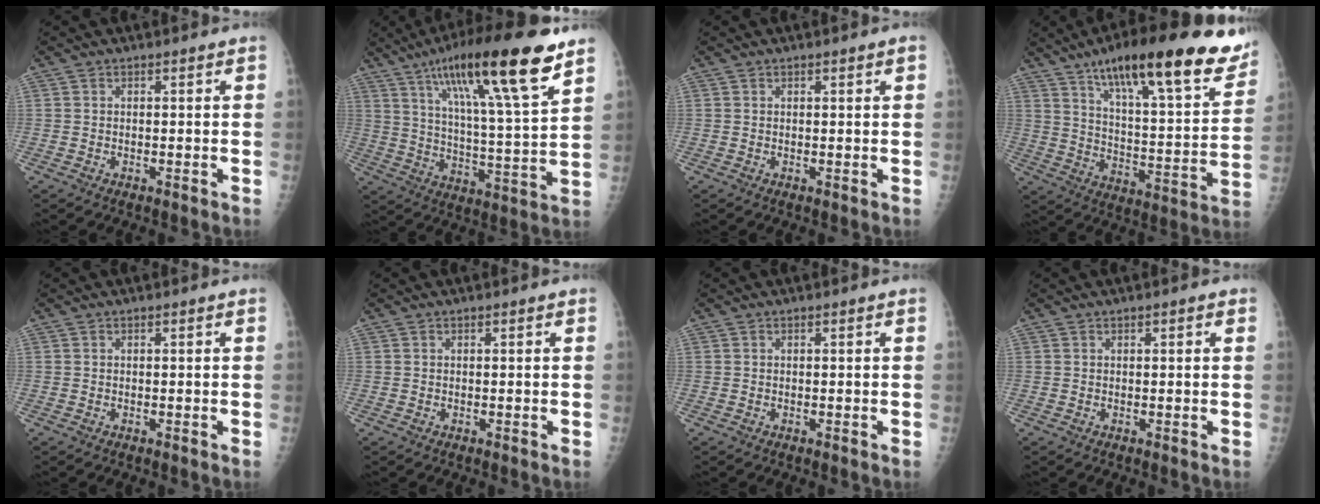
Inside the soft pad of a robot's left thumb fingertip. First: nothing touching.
{"total": 23.2, "force": [13.6, 3.7, 18.5], "torque": [-0.292, -0.036, 0.222]}
{"total": 1.0, "force": [0.6, 0.2, 0.9], "torque": [-0.012, 0.000, 0.007]}
{"total": 26.4, "force": [17.3, 6.5, 18.8], "torque": [-0.248, -0.048, 0.262]}
{"total": 0.0}
{"total": 0.0}
{"total": 0.0}
{"total": 1.0, "force": [0.5, 0.4, 0.8], "torque": [-0.011, 0.001, 0.005]}